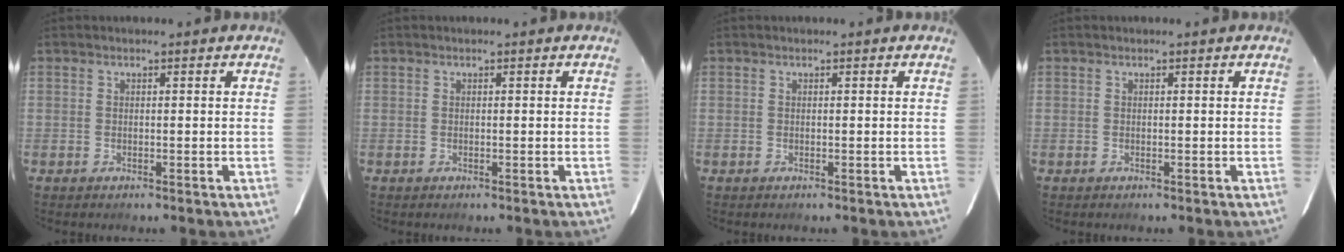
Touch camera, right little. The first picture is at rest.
{"total": 0.0}
{"total": 0.0}
{"total": 0.0}